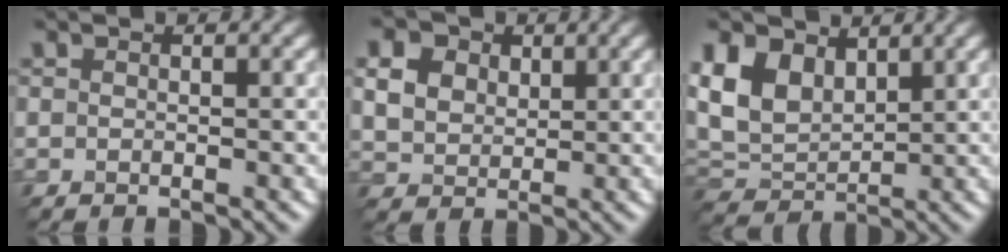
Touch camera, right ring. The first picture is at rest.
{"total": 8.5, "force": [3.8, 6.2, 4.4], "torque": [-0.121, 0.023, 0.055]}
{"total": 6.2, "force": [2.2, 4.4, 3.7], "torque": [-0.098, -0.004, 0.035]}